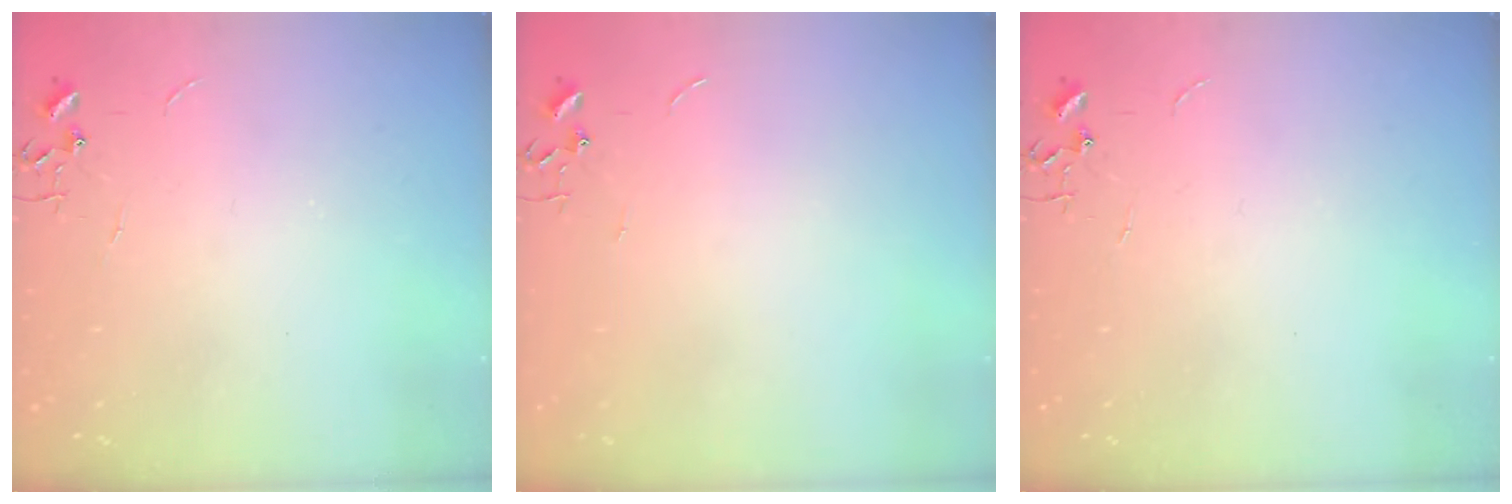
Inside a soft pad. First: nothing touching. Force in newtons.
{"total": 0.0}
{"total": 0.0}